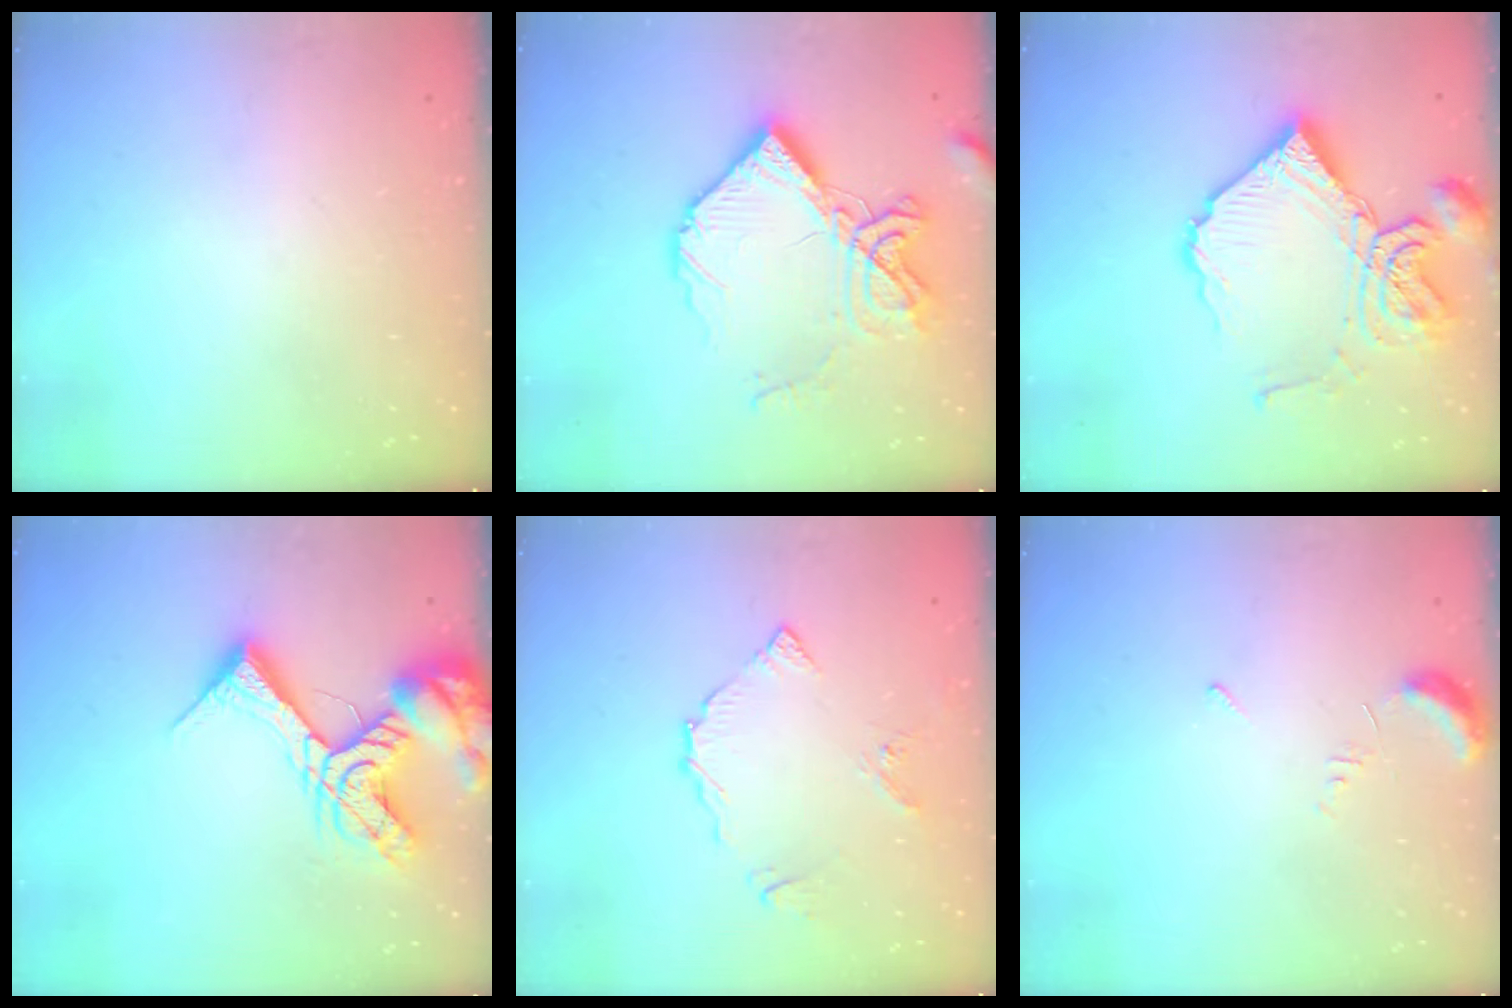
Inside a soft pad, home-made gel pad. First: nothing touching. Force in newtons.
{"total": 16.3, "press": 16.2, "slide": 1.5}
{"total": 17.4, "press": 17.3, "slide": 2.0}
{"total": 17.2, "press": 17.1, "slide": 1.9}
{"total": 7.4, "press": 7.3, "slide": 0.6}
{"total": 5.2, "press": 5.2, "slide": 0.6}